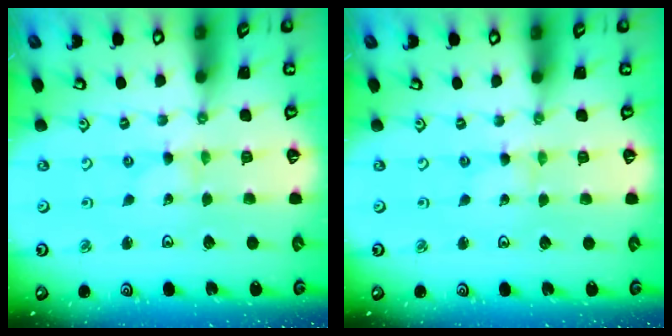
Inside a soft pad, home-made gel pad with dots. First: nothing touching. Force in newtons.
{"total": 0.0}